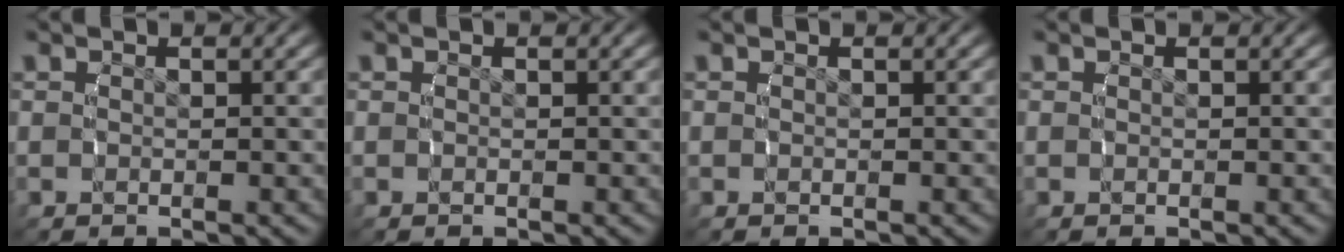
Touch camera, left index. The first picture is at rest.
{"total": 0.0}
{"total": 0.0}
{"total": 0.0}